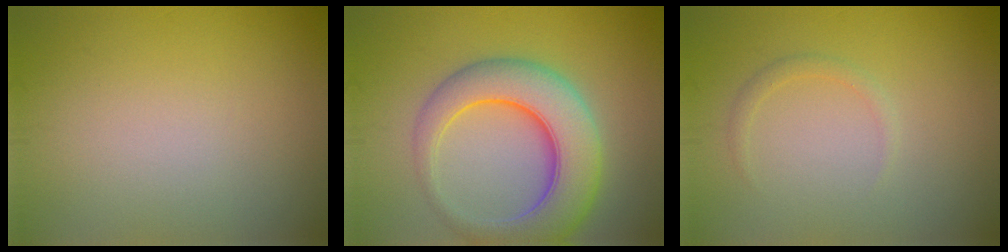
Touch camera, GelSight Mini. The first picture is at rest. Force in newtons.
{"total": 8.4, "press": 8.4, "slide": 0.2}
{"total": 1.0, "press": 1.0, "slide": 0.0}